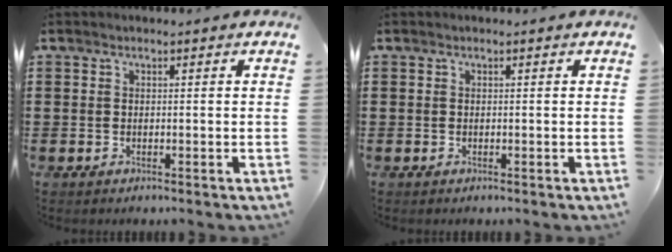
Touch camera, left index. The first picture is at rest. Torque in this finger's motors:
{"motor_torque": [-0.01, 0.01, 0.00, -0.01]}